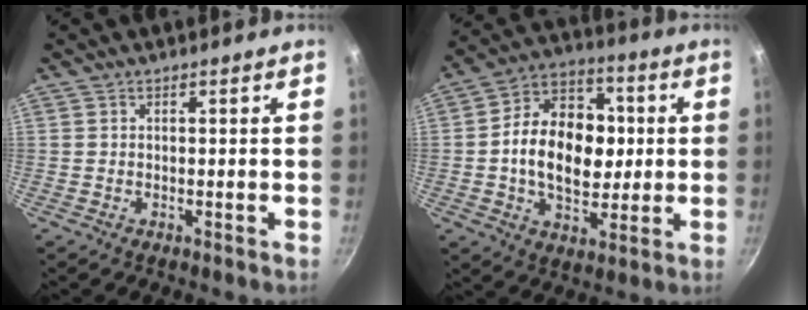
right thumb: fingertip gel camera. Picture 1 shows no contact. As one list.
[{"total": 17.6, "force": [0.2, 12.4, 12.5], "torque": [-0.161, 0.023, -0.006]}]